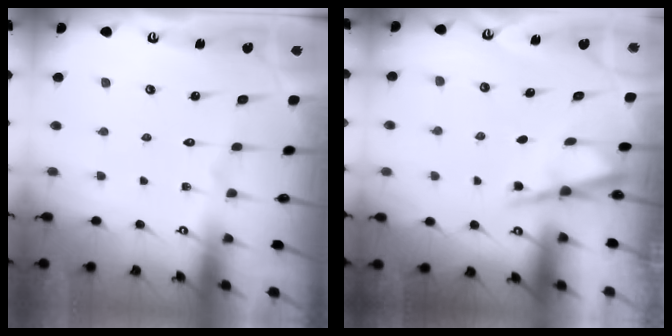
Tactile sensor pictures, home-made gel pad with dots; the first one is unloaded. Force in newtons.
{"total": 2.4, "press": 2.4, "slide": 0.2}